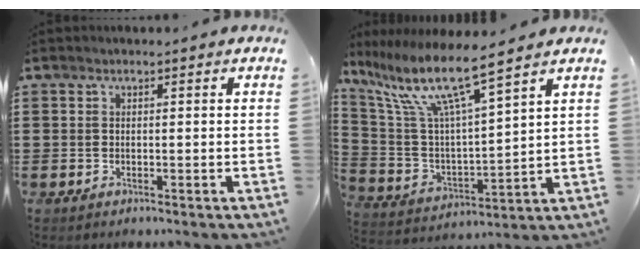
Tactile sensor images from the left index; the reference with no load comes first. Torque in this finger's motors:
{"motor_torque": [1.49, -0.64, 0.47, 0.21]}